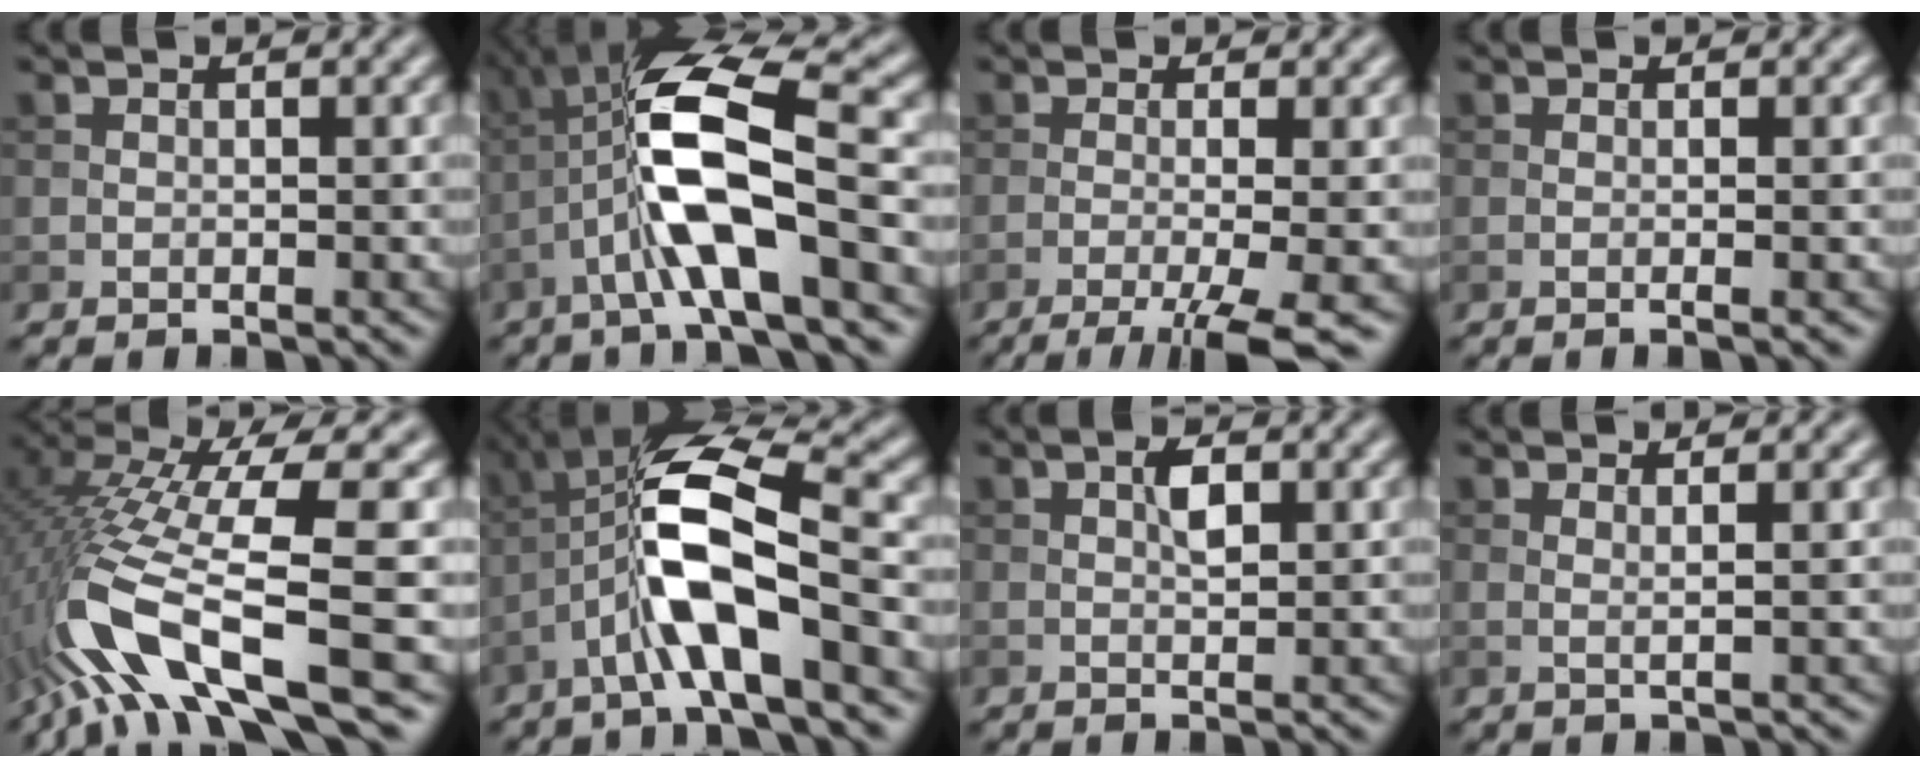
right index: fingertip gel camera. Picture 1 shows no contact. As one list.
[{"total": 9.7, "force": [-2.1, 2.4, 9.2], "torque": [-0.184, 0.016, -0.042]}, {"total": 6.5, "force": [-3.1, 1.4, 5.6], "torque": [-0.079, -0.010, -0.052]}, {"total": 1.5, "force": [-0.1, 0.5, 1.4], "torque": [-0.016, -0.002, -0.009]}, {"total": 12.9, "force": [-4.4, 3.3, 11.7], "torque": [-0.226, 0.006, -0.069]}, {"total": 9.3, "force": [-2.9, 2.4, 8.5], "torque": [-0.168, 0.015, -0.059]}, {"total": 1.9, "force": [0.5, 0.7, 1.7], "torque": [-0.032, 0.002, 0.009]}, {"total": 1.4, "force": [0.5, 0.4, 1.2], "torque": [-0.019, 0.000, 0.000]}]